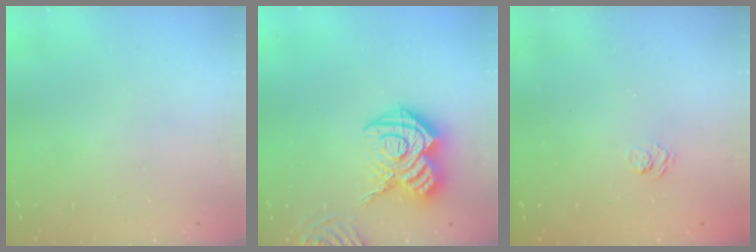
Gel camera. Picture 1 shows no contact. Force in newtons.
{"total": 18.1, "press": 18.1, "slide": 1.7}
{"total": 2.4, "press": 2.0, "slide": 1.3}